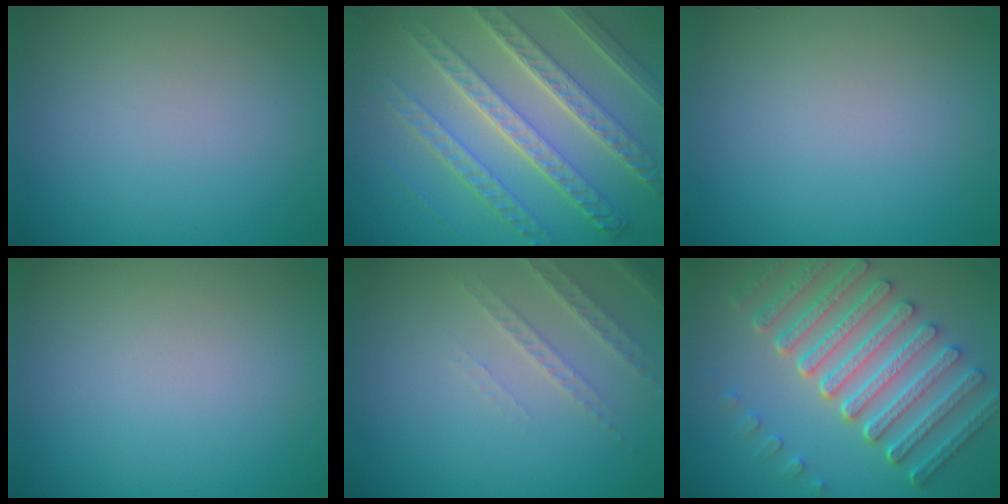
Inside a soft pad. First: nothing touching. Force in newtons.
{"total": 8.2, "press": 6.2, "slide": 5.4}
{"total": 0.0}
{"total": 0.0}
{"total": 2.2, "press": 2.1, "slide": 0.7}
{"total": 8.4, "press": 6.4, "slide": 5.4}